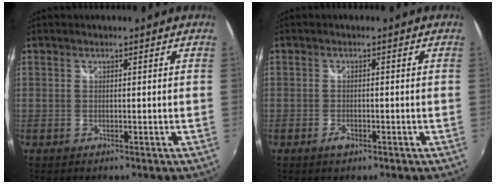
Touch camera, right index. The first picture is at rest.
{"total": 1.9, "force": [-1.0, 1.0, 1.2], "torque": [-0.023, -0.002, -0.019]}